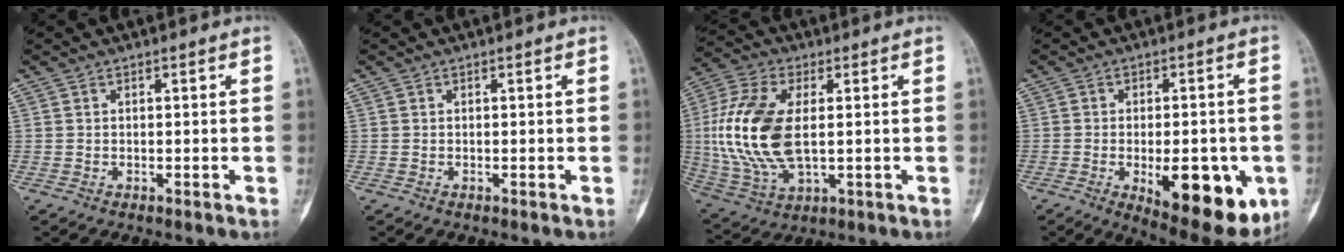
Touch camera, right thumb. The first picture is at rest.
{"total": 0.0}
{"total": 18.6, "force": [1.2, 10.0, 15.7], "torque": [-0.344, -0.004, 0.027]}
{"total": 17.4, "force": [-5.2, 7.4, 14.8], "torque": [-0.156, -0.003, -0.052]}